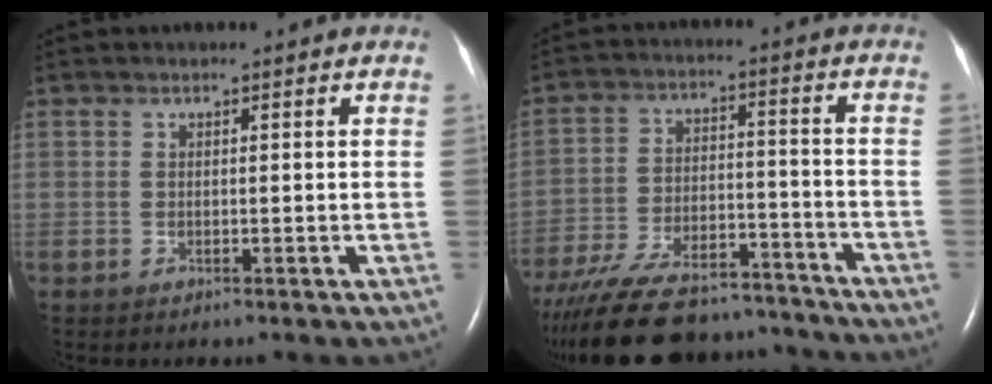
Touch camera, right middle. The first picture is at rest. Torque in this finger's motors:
{"motor_torque": [0.36, -0.35, 1.05, 0.21]}